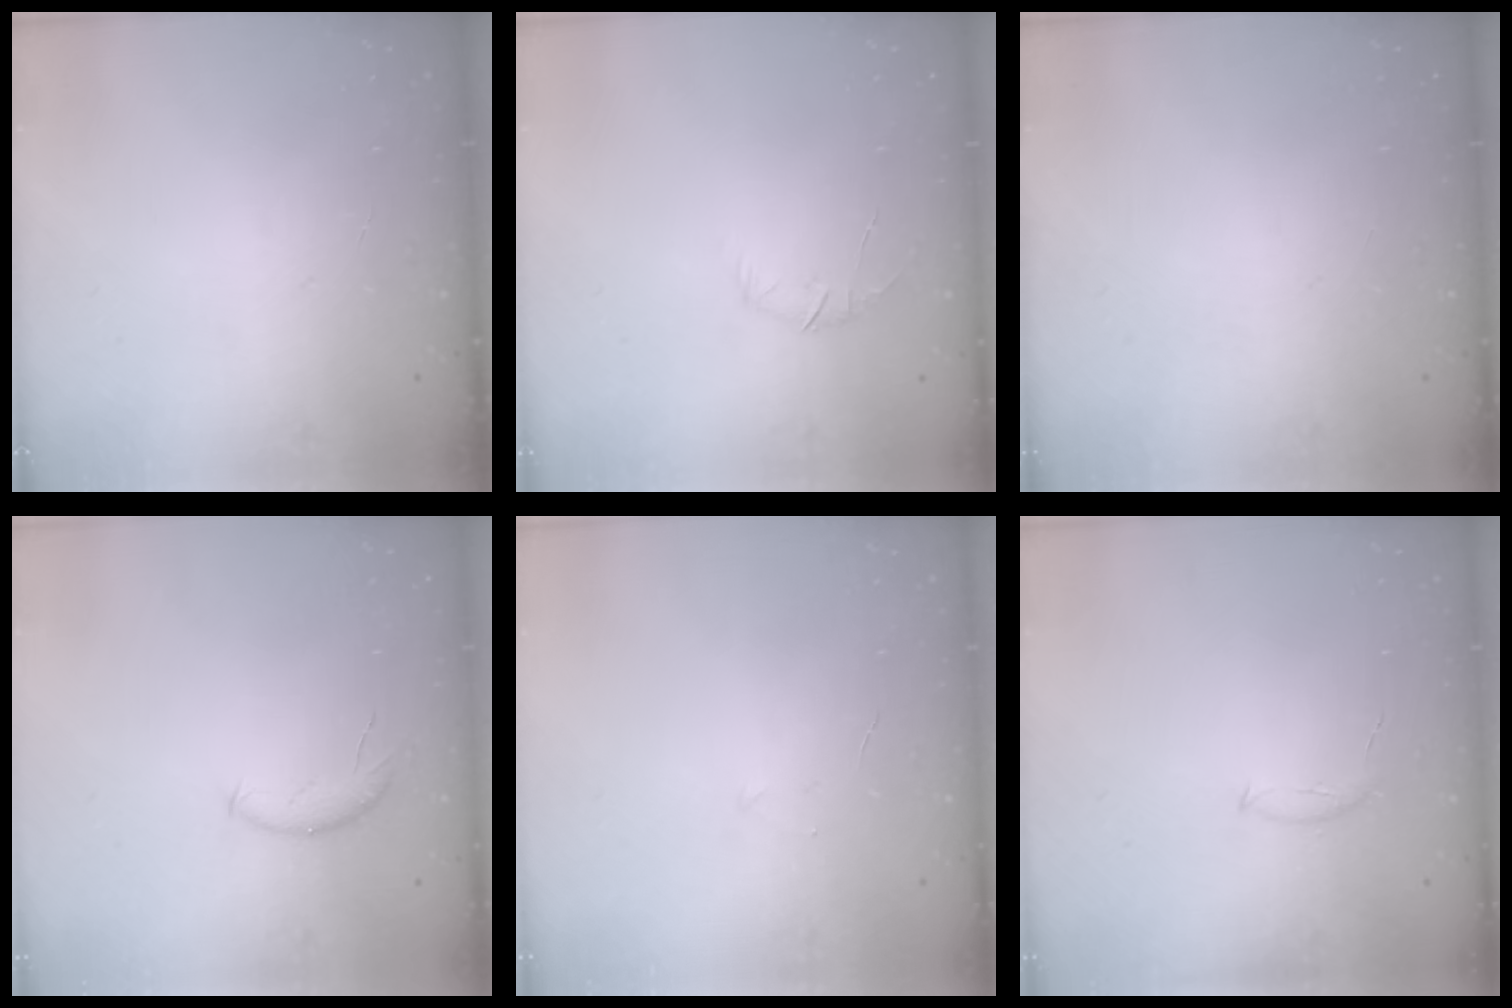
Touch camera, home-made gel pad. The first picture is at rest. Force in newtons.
{"total": 5.2, "press": 5.0, "slide": 1.4}
{"total": 0.0}
{"total": 6.3, "press": 6.3, "slide": 0.1}
{"total": 2.4, "press": 2.3, "slide": 0.8}
{"total": 5.8, "press": 5.7, "slide": 1.4}